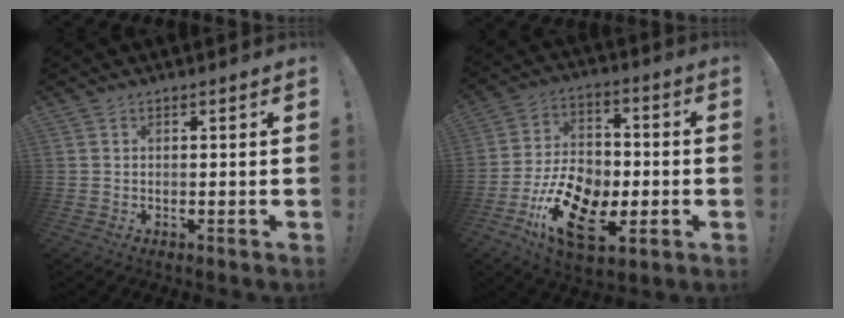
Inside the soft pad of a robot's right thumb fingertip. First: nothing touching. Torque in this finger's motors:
{"motor_torque": [2.18, 1.76, 1.39, -1.37, 0.13]}